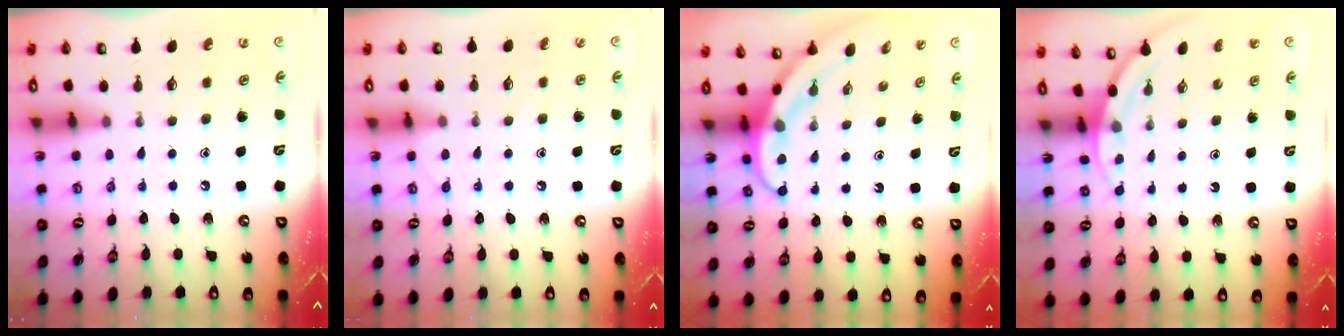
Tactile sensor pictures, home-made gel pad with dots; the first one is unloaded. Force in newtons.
{"total": 4.6, "press": 4.6, "slide": 0.5}
{"total": 3.8, "press": 3.8, "slide": 0.4}
{"total": 2.6, "press": 2.6, "slide": 0.1}